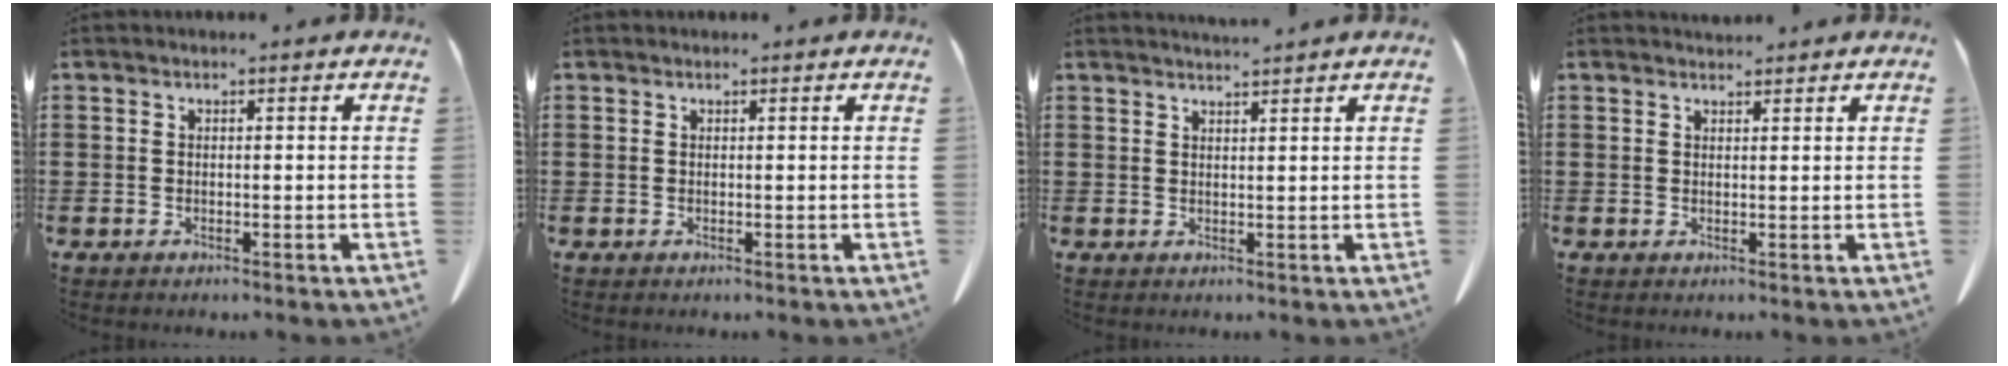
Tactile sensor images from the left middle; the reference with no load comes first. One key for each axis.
{"total": 0.0}
{"total": 1.6, "fx": 1.6, "fy": -0.3, "fz": 0.2, "tx": -0.007, "ty": -0.001, "tz": 0.031}
{"total": 1.1, "fx": 1.1, "fy": 0.2, "fz": 0.1, "tx": -0.003, "ty": 0.001, "tz": 0.021}